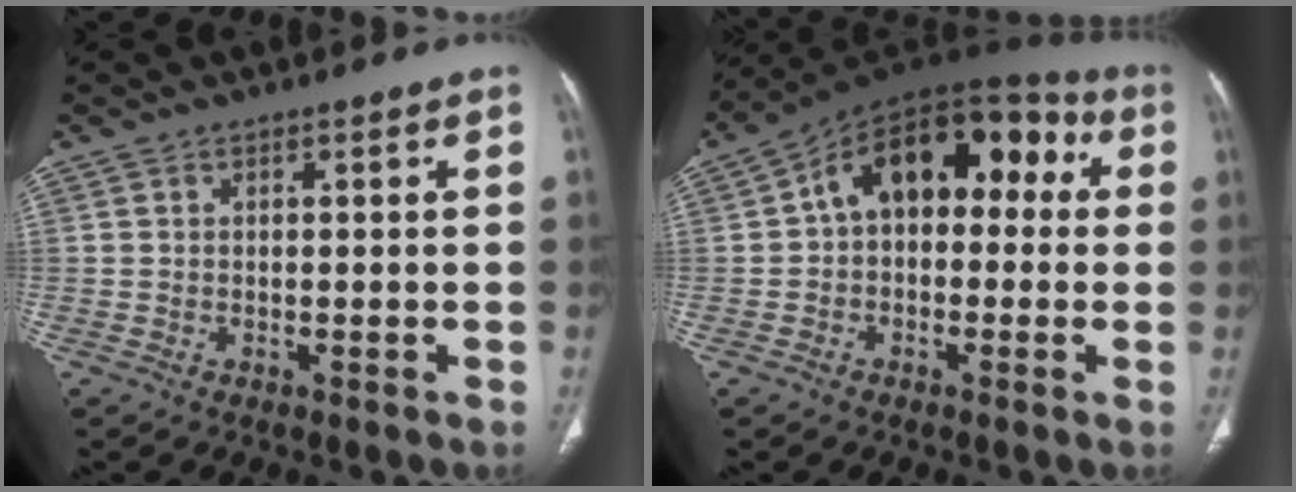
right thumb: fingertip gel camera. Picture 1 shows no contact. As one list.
[{"total": 16.6, "force": [2.5, 10.5, 12.6], "torque": [-0.137, 0.056, 0.023]}]